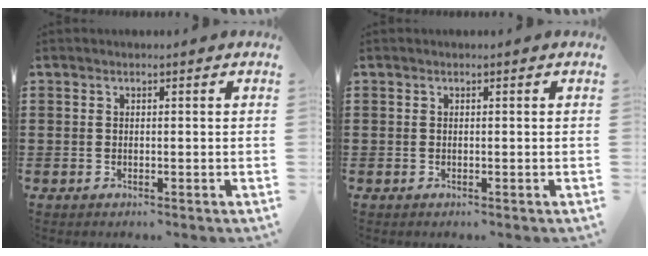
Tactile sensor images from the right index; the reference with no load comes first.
{"total": 0.0}